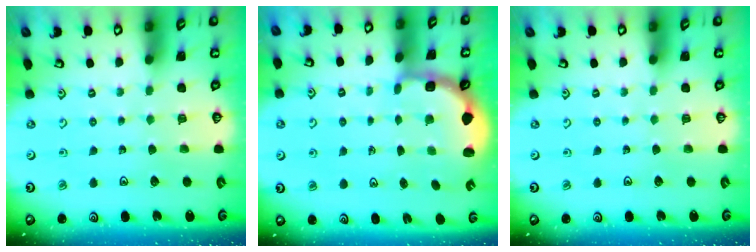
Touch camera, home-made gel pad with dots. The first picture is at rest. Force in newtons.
{"total": 2.5, "press": 2.2, "slide": 1.2}
{"total": 0.0}